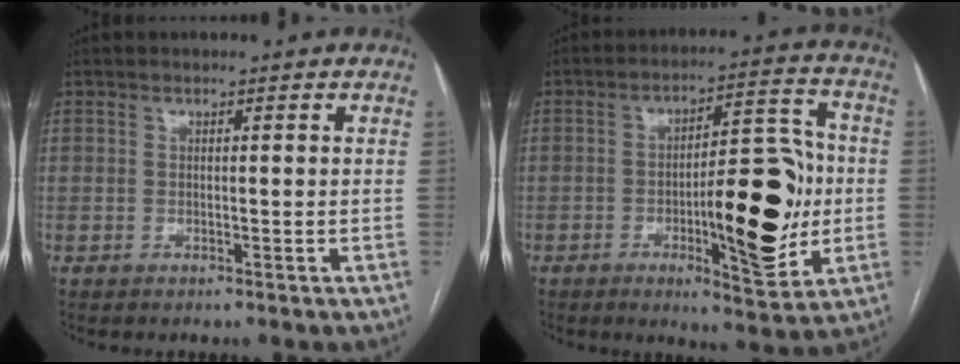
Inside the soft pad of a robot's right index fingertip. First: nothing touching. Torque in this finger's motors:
{"motor_torque": [1.07, 0.37, 0.42, 0.13]}